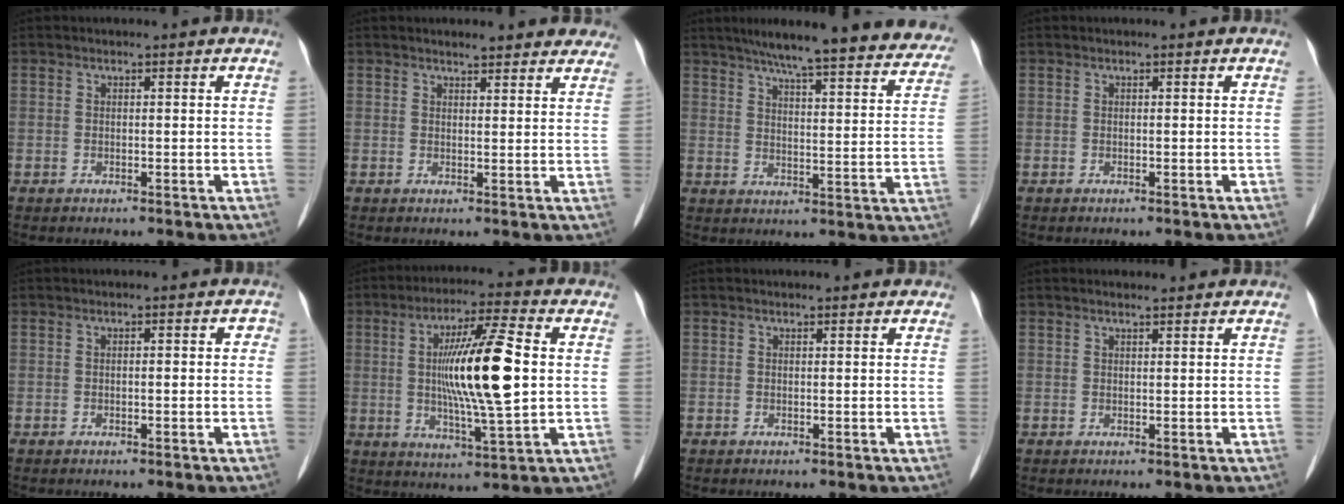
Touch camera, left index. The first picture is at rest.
{"total": 7.1, "force": [6.4, 1.9, 2.4], "torque": [-0.014, 0.005, 0.064]}
{"total": 24.3, "force": [21.1, 3.6, 11.6], "torque": [-0.157, -0.017, 0.257]}
{"total": 0.0}
{"total": 1.3, "force": [-0.2, 0.6, 1.2], "torque": [-0.012, 0.008, -0.004]}
{"total": 14.0, "force": [1.0, 1.2, 13.9], "torque": [-0.251, -0.003, 0.014]}
{"total": 0.9, "force": [0.5, 0.7, 0.1], "torque": [0.001, 0.012, 0.003]}
{"total": 1.7, "force": [1.5, 0.2, 0.8], "torque": [-0.015, 0.014, 0.024]}